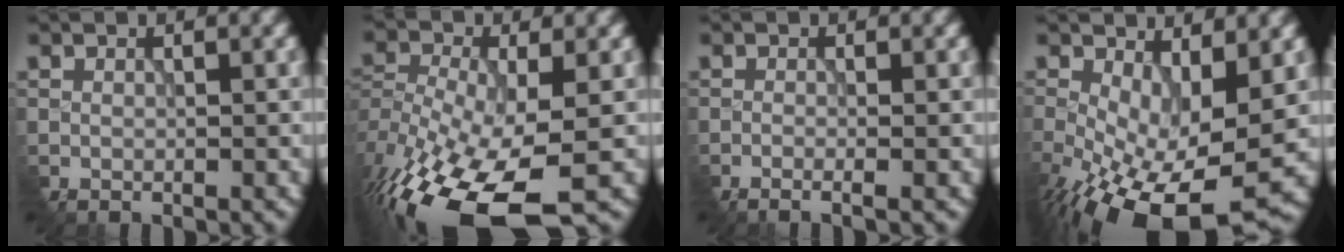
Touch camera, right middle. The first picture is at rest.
{"total": 14.8, "force": [-8.0, 6.3, 10.7], "torque": [-0.249, -0.031, -0.126]}
{"total": 1.8, "force": [-1.0, 0.4, 1.5], "torque": [-0.028, -0.003, -0.020]}
{"total": 11.6, "force": [-3.9, 5.3, 9.6], "torque": [-0.176, -0.033, -0.049]}